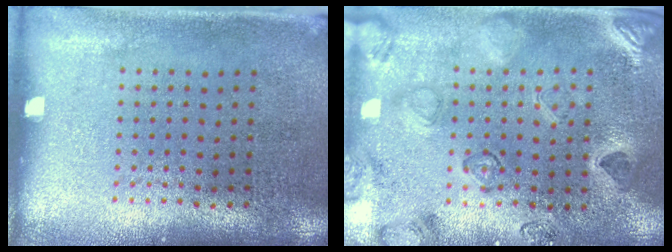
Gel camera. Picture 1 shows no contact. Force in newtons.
{"total": 2.3, "press": 2.2, "slide": 0.8}